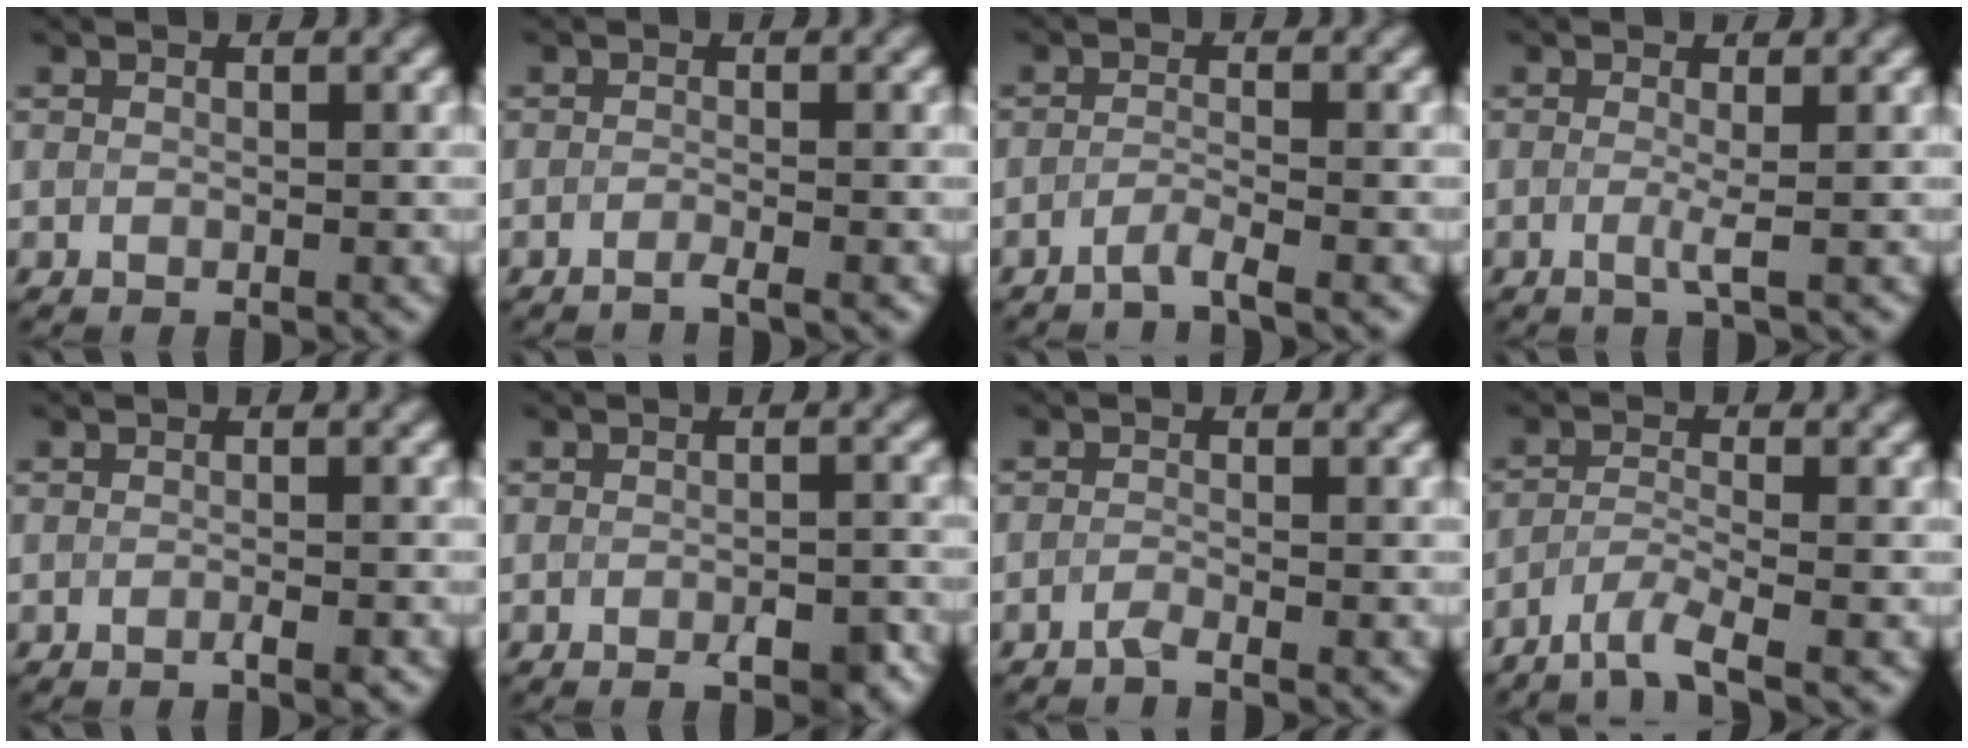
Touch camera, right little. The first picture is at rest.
{"total": 1.6, "force": [-1.6, -0.1, 0.2], "torque": [0.007, -0.005, -0.035]}
{"total": 2.0, "force": [-1.9, -0.3, 0.2], "torque": [-0.001, 0.000, -0.045]}
{"total": 1.1, "force": [-0.7, -0.1, 0.8], "torque": [-0.022, -0.007, -0.012]}
{"total": 1.3, "force": [-1.2, -0.1, 0.4], "torque": [-0.004, -0.002, -0.020]}
{"total": 2.9, "force": [-2.3, 0.5, 1.7], "torque": [-0.033, -0.008, -0.031]}
{"total": 1.5, "force": [-1.5, -0.3, -0.2], "torque": [0.004, -0.003, -0.031]}
{"total": 3.3, "force": [-3.1, 0.0, 1.1], "torque": [-0.026, -0.005, -0.067]}